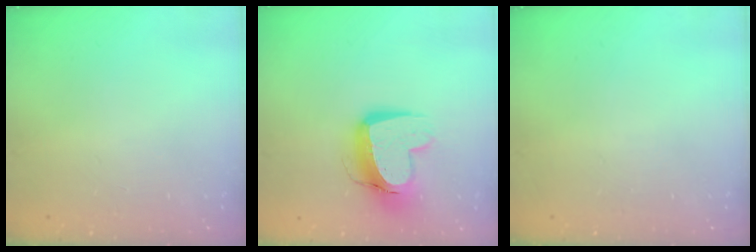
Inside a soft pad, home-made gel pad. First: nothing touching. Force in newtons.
{"total": 14.0, "press": 14.0, "slide": 1.5}
{"total": 0.0}